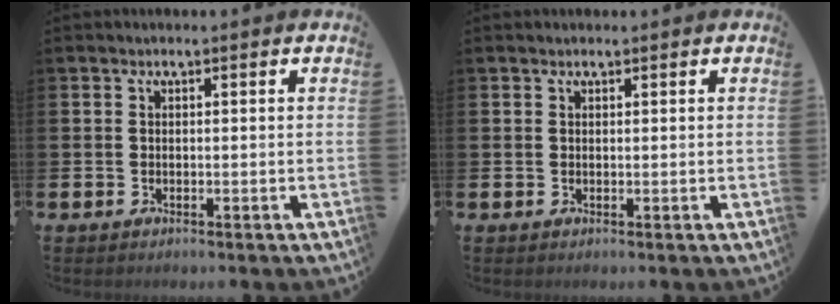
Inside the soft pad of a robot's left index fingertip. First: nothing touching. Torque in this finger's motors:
{"motor_torque": [1.04, -1.09, 0.07, -0.02]}